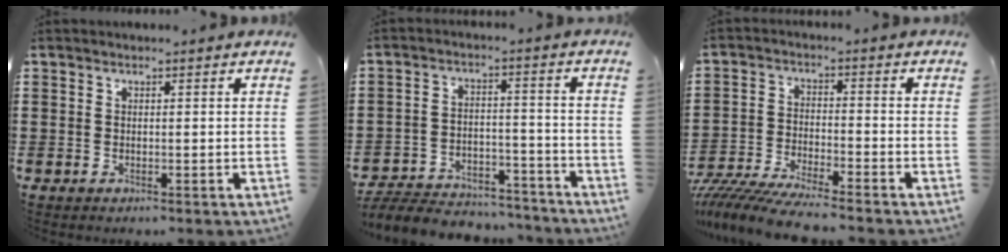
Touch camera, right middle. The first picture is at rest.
{"total": 6.5, "force": [-6.3, 1.2, 1.1], "torque": [-0.024, 0.012, -0.125]}
{"total": 7.0, "force": [-6.8, -0.2, 1.7], "torque": [-0.049, -0.011, -0.135]}